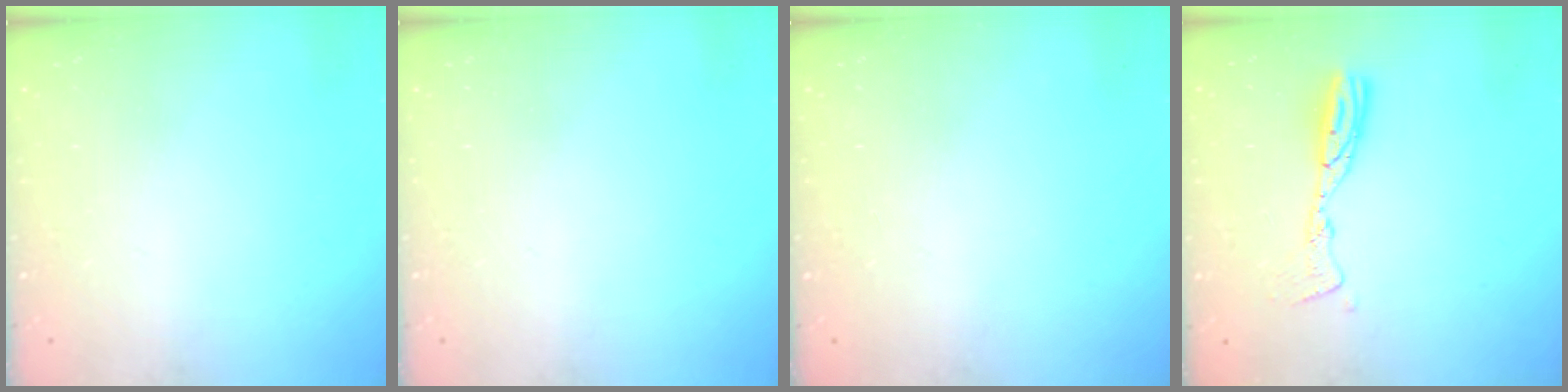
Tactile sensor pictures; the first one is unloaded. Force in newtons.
{"total": 0.0}
{"total": 0.0}
{"total": 9.7, "press": 9.7, "slide": 0.9}